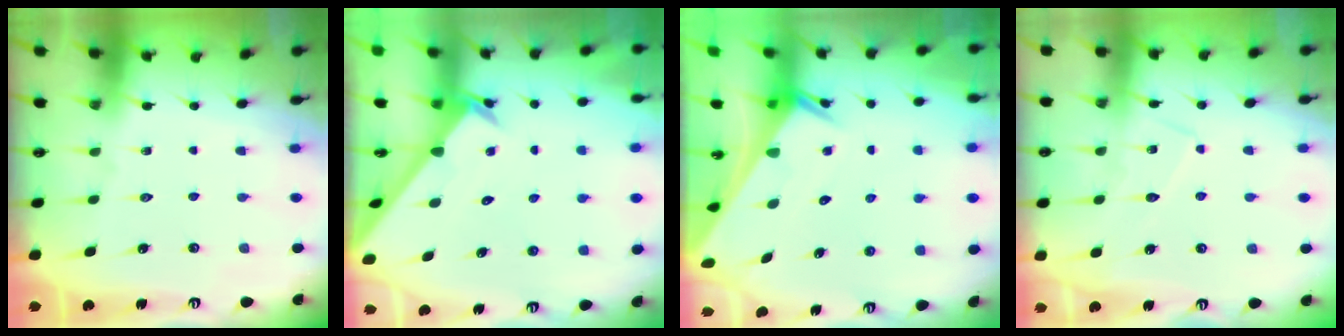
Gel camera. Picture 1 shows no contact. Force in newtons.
{"total": 2.6, "press": 2.6, "slide": 0.2}
{"total": 2.7, "press": 2.7, "slide": 0.1}
{"total": 7.0, "press": 7.0, "slide": 0.5}